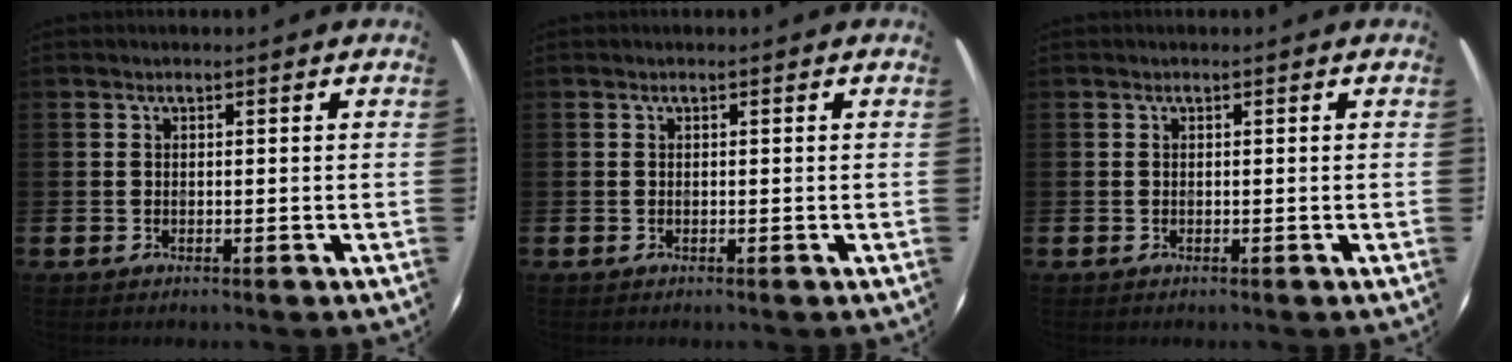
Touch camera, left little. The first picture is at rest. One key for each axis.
{"total": 0.0}
{"total": 0.0}